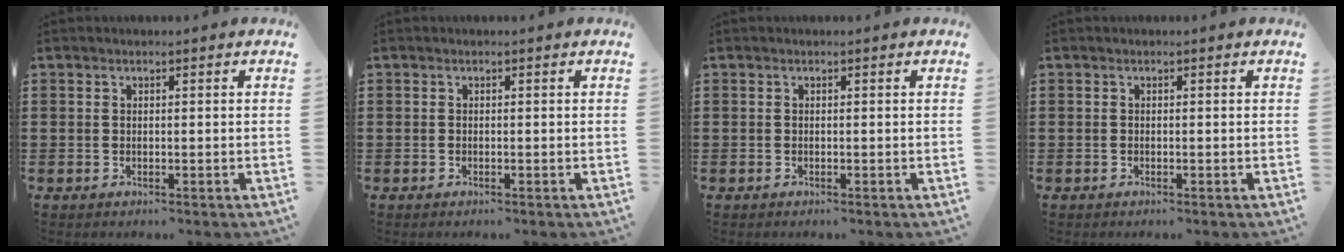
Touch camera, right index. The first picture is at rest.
{"total": 0.0}
{"total": 0.0}
{"total": 0.0}